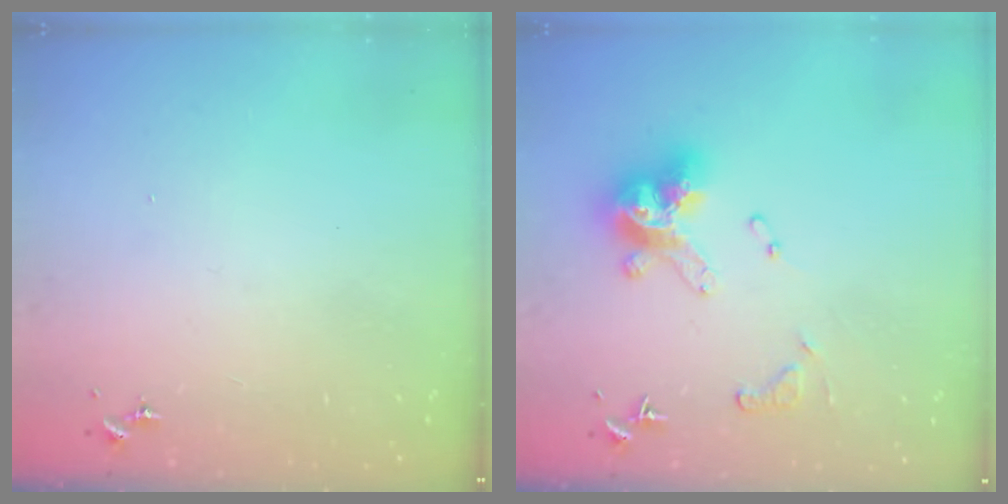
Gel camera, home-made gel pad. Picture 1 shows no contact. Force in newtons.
{"total": 14.6, "press": 14.5, "slide": 1.5}